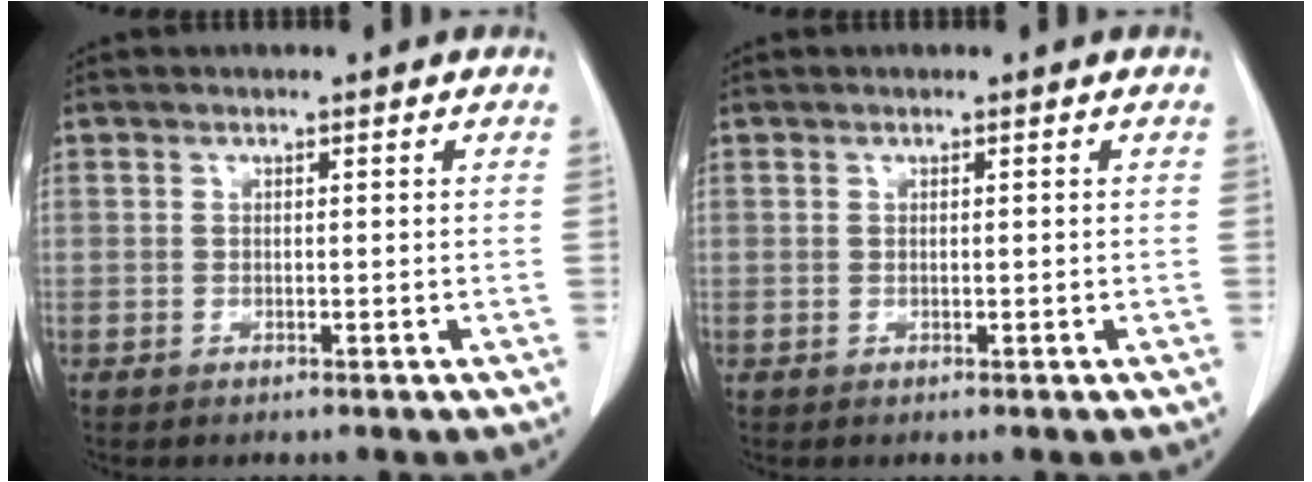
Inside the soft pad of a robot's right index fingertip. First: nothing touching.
{"total": 0.0}